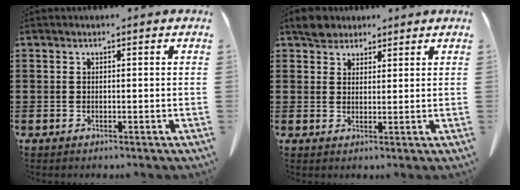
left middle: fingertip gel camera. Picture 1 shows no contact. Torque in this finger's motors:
{"motor_torque": [0.00, 0.07, 0.02, 0.01]}